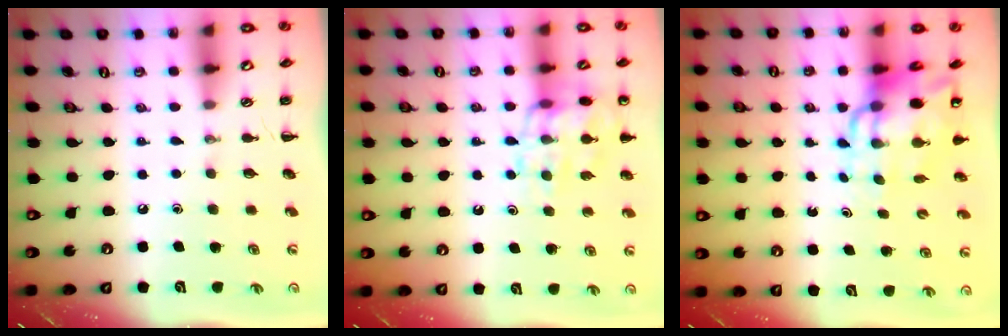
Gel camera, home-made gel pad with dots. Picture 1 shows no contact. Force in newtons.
{"total": 14.3, "press": 14.1, "slide": 2.0}
{"total": 12.1, "press": 11.6, "slide": 3.3}